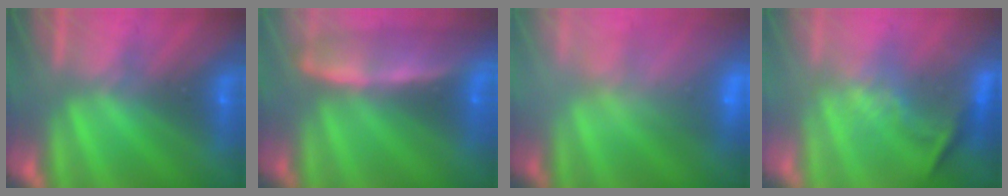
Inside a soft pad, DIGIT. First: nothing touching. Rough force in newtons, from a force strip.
{"total": 5.8}
{"total": 8.3}
{"total": 1.1}